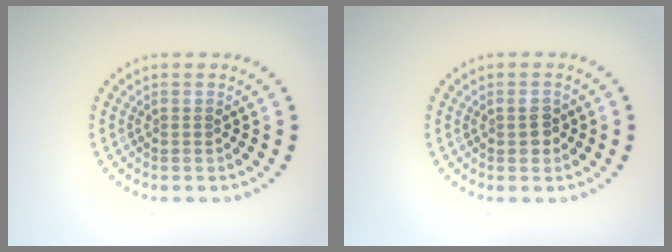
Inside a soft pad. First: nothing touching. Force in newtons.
{"total": 1.5, "press": 1.5, "slide": 0.3}